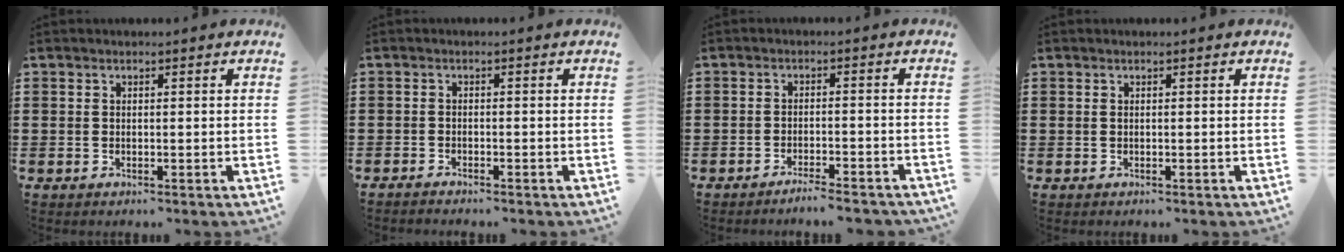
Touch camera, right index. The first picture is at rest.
{"total": 1.1, "force": [-1.1, 0.1, -0.1], "torque": [-0.002, 0.002, -0.023]}
{"total": 2.8, "force": [-2.7, -0.1, 0.7], "torque": [-0.015, 0.001, -0.055]}
{"total": 0.0}